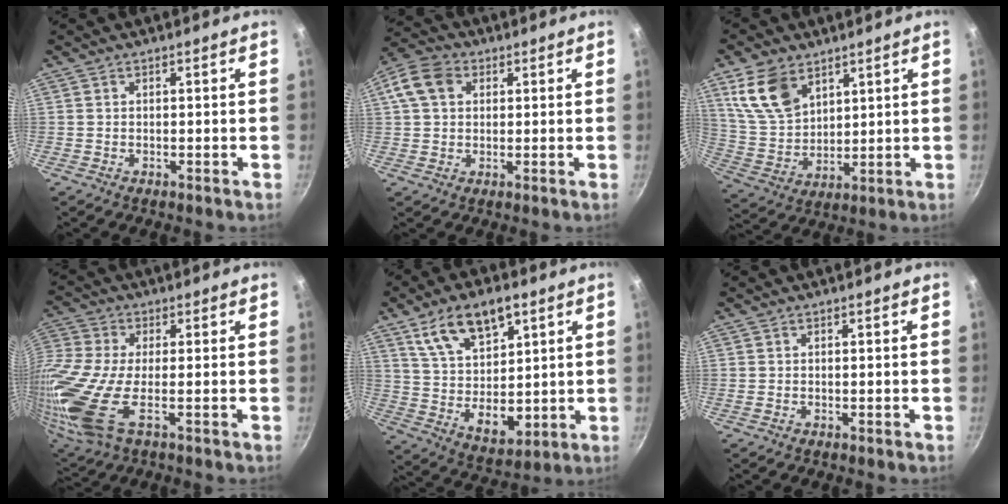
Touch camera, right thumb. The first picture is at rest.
{"total": 7.6, "force": [2.1, 6.1, 4.1], "torque": [-0.058, 0.009, 0.024]}
{"total": 11.9, "force": [6.5, 7.4, 6.6], "torque": [-0.107, -0.029, 0.143]}
{"total": 18.5, "force": [-4.5, 7.4, 16.3], "torque": [-0.381, -0.029, -0.101]}
{"total": 17.1, "force": [8.2, 10.1, 11.2], "torque": [-0.149, -0.033, 0.161]}
{"total": 0.0}